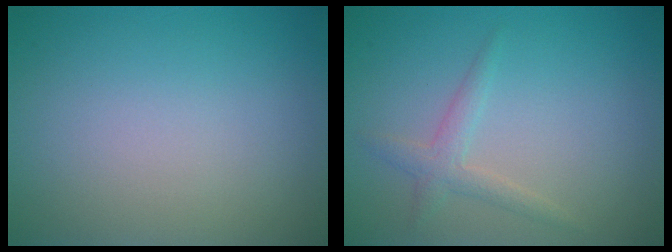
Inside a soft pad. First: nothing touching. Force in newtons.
{"total": 1.8, "press": 1.8, "slide": 0.1}